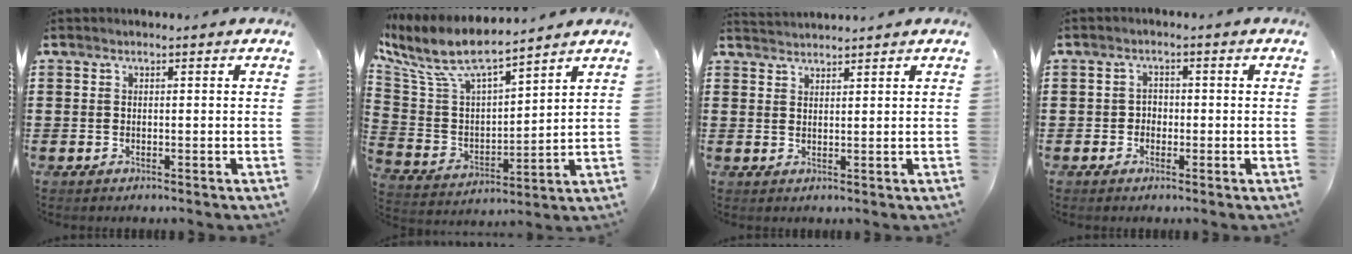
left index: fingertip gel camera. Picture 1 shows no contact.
{"total": 9.4, "force": [7.7, 2.1, 5.1], "torque": [-0.131, -0.043, 0.132]}
{"total": 1.8, "force": [1.7, -0.2, -0.3], "torque": [0.000, 0.001, 0.035]}
{"total": 1.7, "force": [-0.7, 1.5, 0.3], "torque": [-0.011, 0.004, -0.018]}